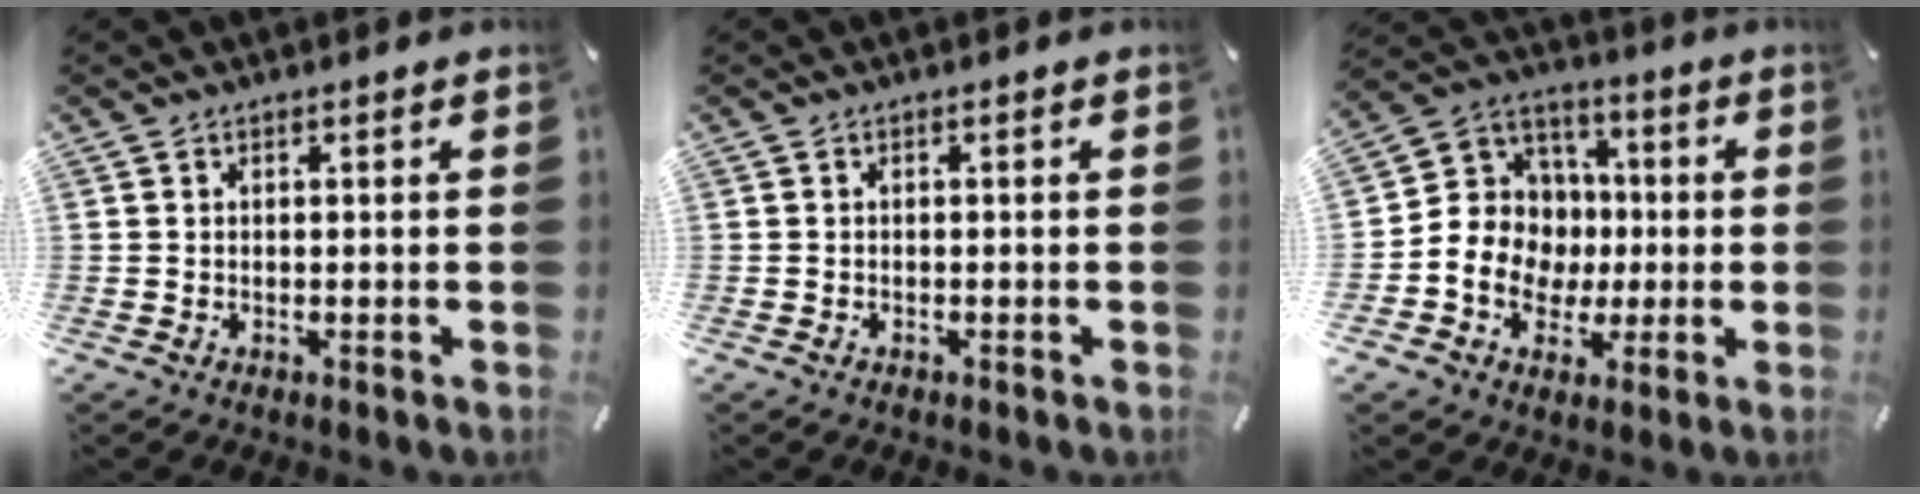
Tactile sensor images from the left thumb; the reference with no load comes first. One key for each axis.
{"total": 0.8, "fx": -0.6, "fy": 0.3, "fz": 0.3, "tx": -0.008, "ty": 0.000, "tz": -0.013}
{"total": 12.2, "fx": -2.3, "fy": 11.6, "fz": 2.9, "tx": -0.057, "ty": 0.011, "tz": -0.038}